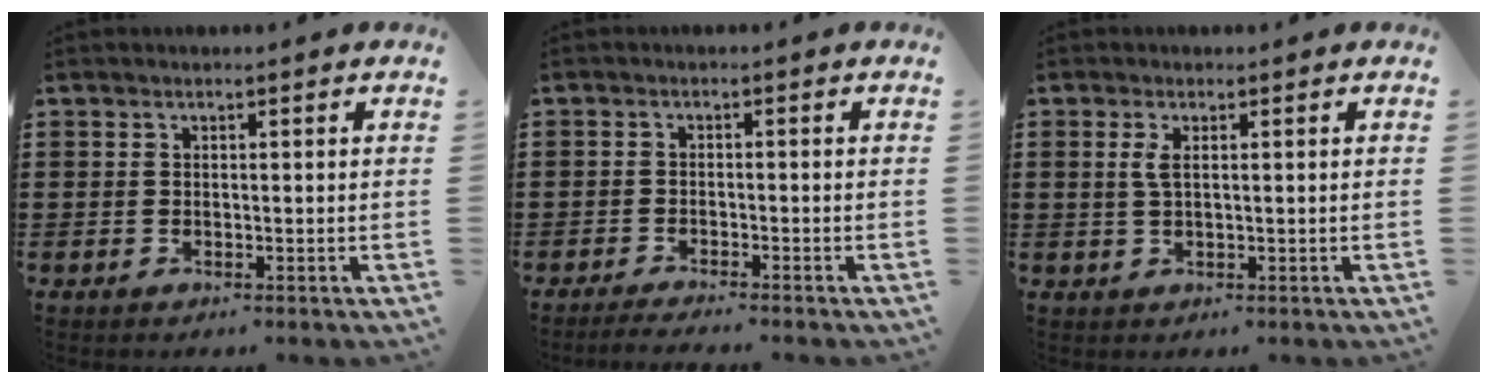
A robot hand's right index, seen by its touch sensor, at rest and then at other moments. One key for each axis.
{"total": 1.9, "fx": -1.9, "fy": -0.3, "fz": 0.2, "tx": -0.005, "ty": -0.002, "tz": -0.036}
{"total": 2.0, "fx": 0.5, "fy": 0.6, "fz": 1.8, "tx": -0.037, "ty": 0.004, "tz": 0.007}